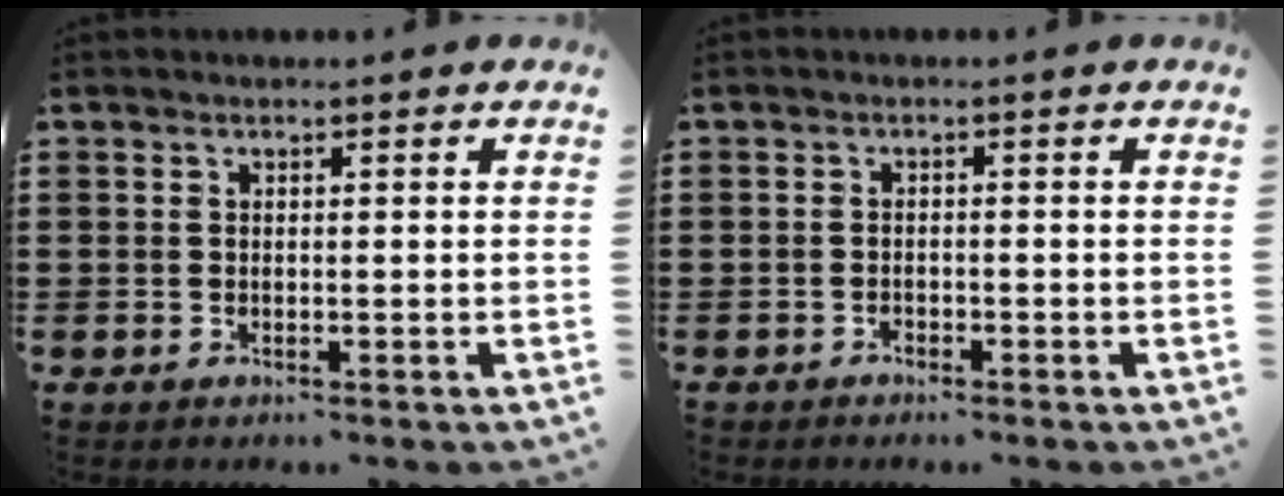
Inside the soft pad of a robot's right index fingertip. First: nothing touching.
{"total": 0.8, "force": [-0.8, 0.3, 0.0], "torque": [-0.004, 0.002, -0.017]}